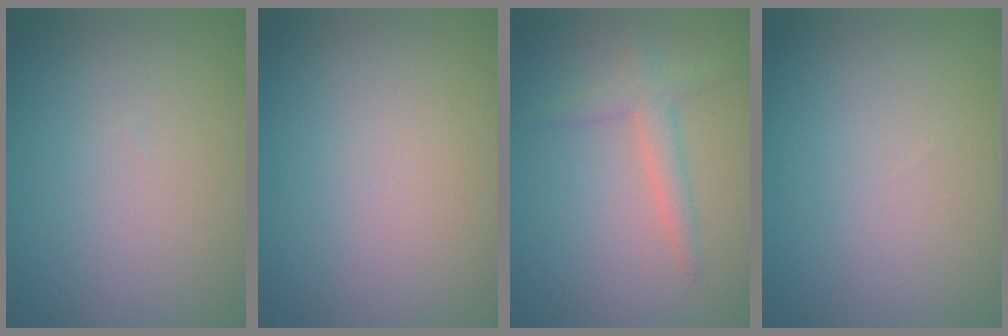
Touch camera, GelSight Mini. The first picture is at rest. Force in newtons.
{"total": 0.0}
{"total": 2.3, "press": 2.3, "slide": 0.1}
{"total": 0.0}